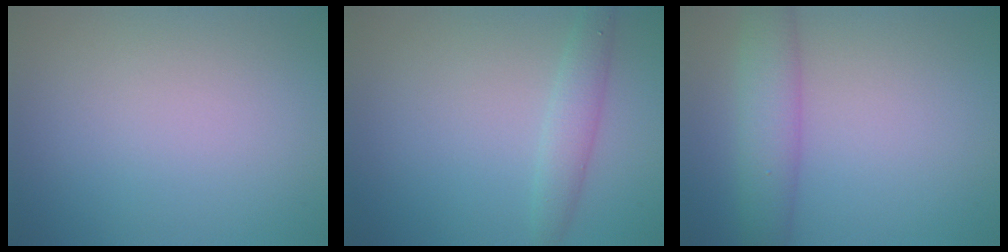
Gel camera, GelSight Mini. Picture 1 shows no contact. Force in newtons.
{"total": 2.4, "press": 2.4, "slide": 0.1}
{"total": 4.5, "press": 4.5, "slide": 0.2}